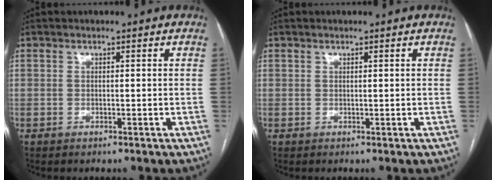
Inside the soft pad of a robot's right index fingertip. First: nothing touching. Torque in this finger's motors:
{"motor_torque": [0.06, 0.03, 0.03, 0.01]}